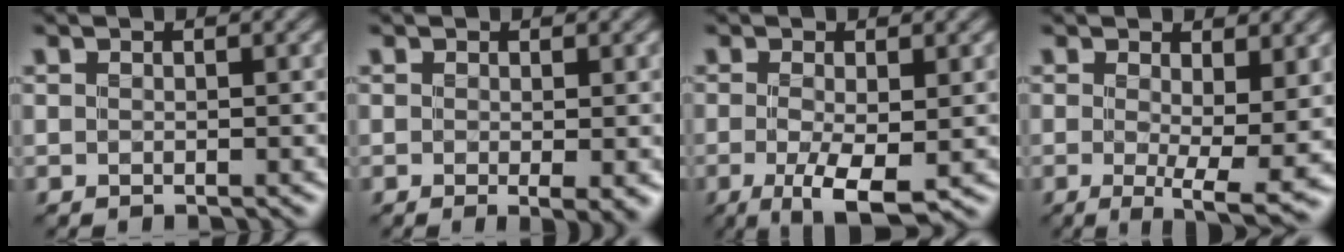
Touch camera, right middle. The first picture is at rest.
{"total": 1.8, "force": [0.0, 0.1, 1.8], "torque": [-0.027, -0.009, 0.002]}
{"total": 4.3, "force": [-1.2, 1.0, 4.0], "torque": [-0.080, -0.015, -0.019]}
{"total": 6.3, "force": [0.1, 1.5, 6.1], "torque": [-0.090, -0.019, 0.004]}